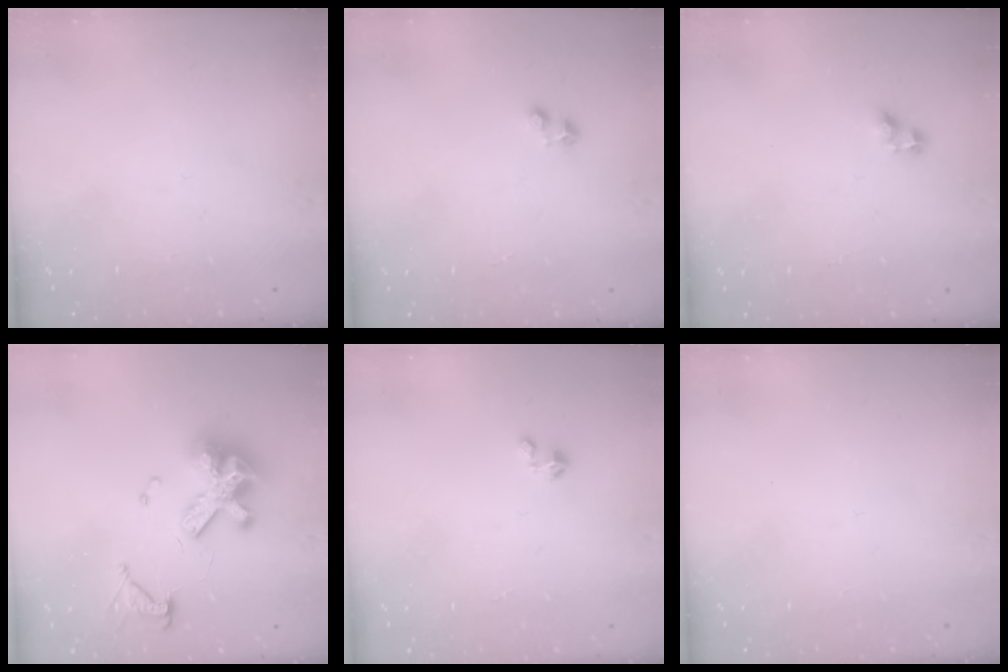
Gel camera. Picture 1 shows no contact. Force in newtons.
{"total": 2.4, "press": 2.4, "slide": 0.4}
{"total": 3.7, "press": 3.7, "slide": 0.6}
{"total": 13.1, "press": 13.0, "slide": 1.6}
{"total": 1.5, "press": 1.5, "slide": 0.1}
{"total": 0.0}